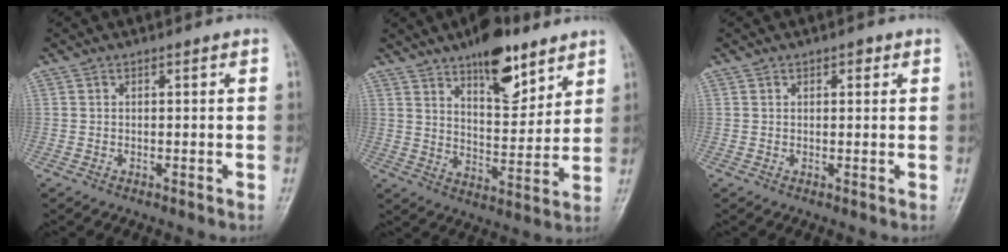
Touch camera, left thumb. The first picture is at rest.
{"total": 13.6, "force": [9.0, 5.6, 8.6], "torque": [-0.094, -0.056, 0.141]}
{"total": 1.5, "force": [0.8, 0.9, 0.9], "torque": [-0.003, -0.001, 0.009]}